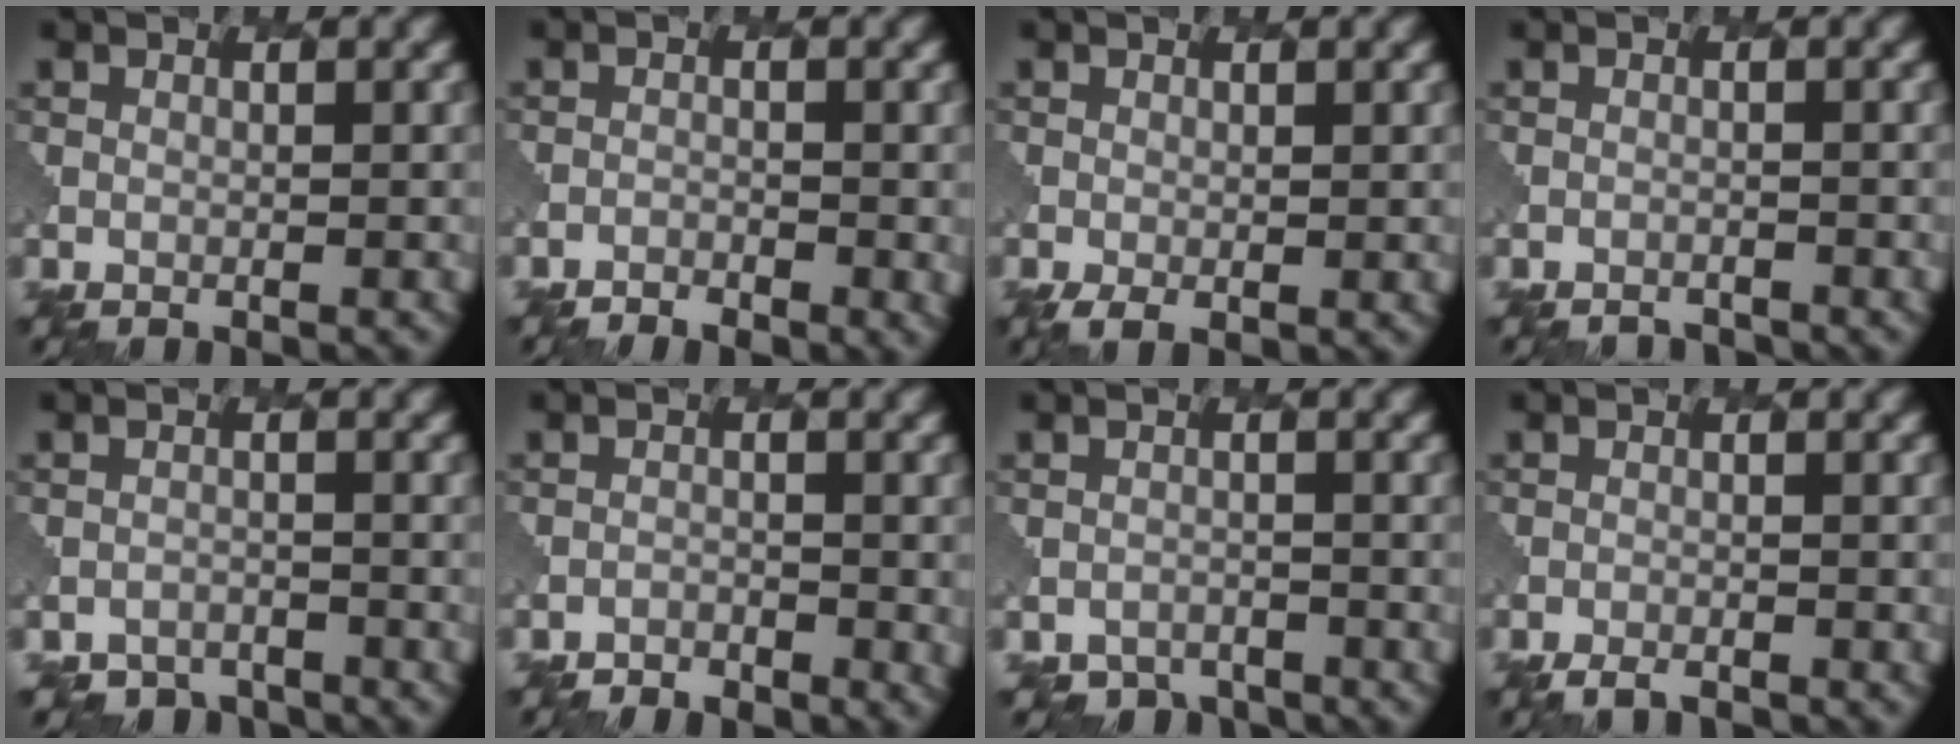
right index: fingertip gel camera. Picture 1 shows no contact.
{"total": 2.4, "force": [-2.0, 1.0, 1.0], "torque": [-0.023, 0.004, -0.029]}
{"total": 1.8, "force": [-0.5, 0.8, 1.5], "torque": [-0.027, -0.007, -0.006]}
{"total": 1.7, "force": [-1.7, 0.4, -0.1], "torque": [0.005, 0.001, -0.021]}
{"total": 3.2, "force": [-2.9, 1.2, -0.5], "torque": [0.014, -0.003, -0.042]}
{"total": 1.8, "force": [-1.6, 0.8, 0.2], "torque": [-0.006, 0.003, -0.027]}
{"total": 2.7, "force": [-2.4, 1.2, -0.4], "torque": [0.010, -0.002, -0.037]}
{"total": 2.3, "force": [-2.1, 0.7, 0.8], "torque": [-0.012, 0.001, -0.031]}